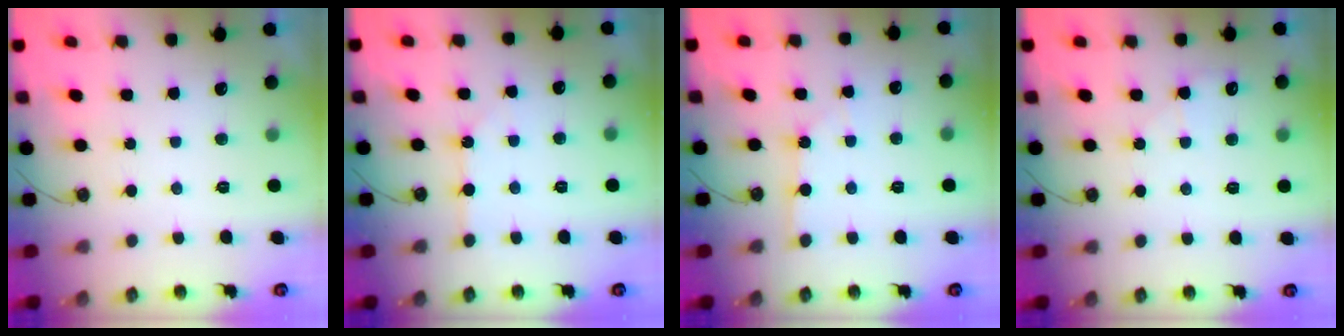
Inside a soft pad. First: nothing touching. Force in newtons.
{"total": 2.1, "press": 2.1, "slide": 0.3}
{"total": 2.6, "press": 2.6, "slide": 0.3}
{"total": 5.3, "press": 5.2, "slide": 0.7}